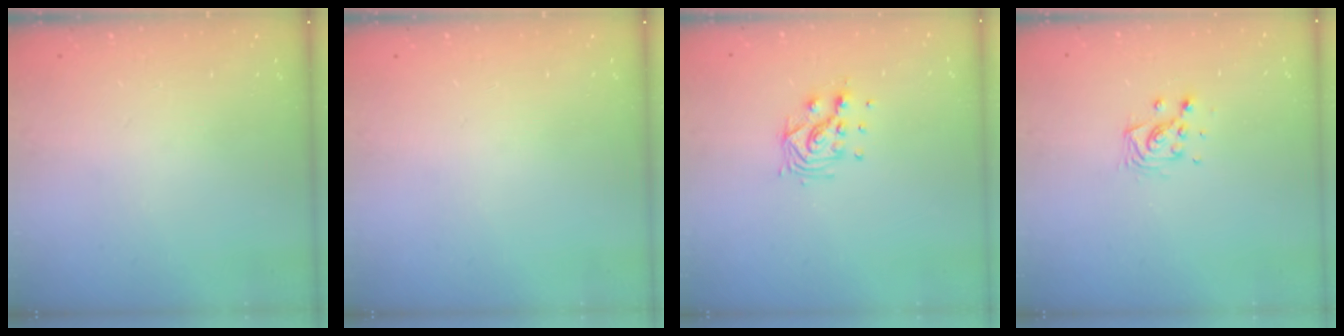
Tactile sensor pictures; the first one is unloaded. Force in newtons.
{"total": 0.0}
{"total": 8.4, "press": 8.4, "slide": 0.3}
{"total": 6.3, "press": 6.3, "slide": 0.3}